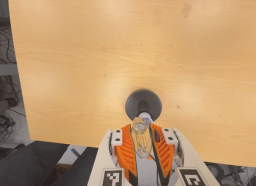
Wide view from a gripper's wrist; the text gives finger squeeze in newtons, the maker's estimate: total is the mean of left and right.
{"total": 20.9, "left": 22.1, "right": 19.7}